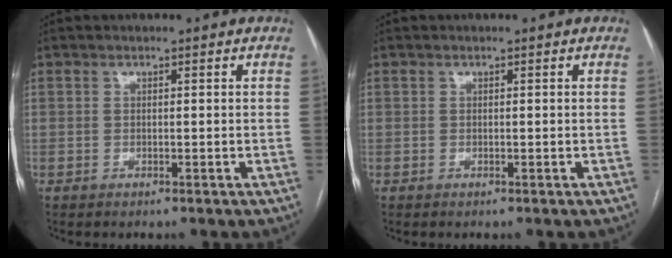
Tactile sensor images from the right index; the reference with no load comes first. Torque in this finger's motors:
{"motor_torque": [0.03, 0.03, 0.00, 0.01]}